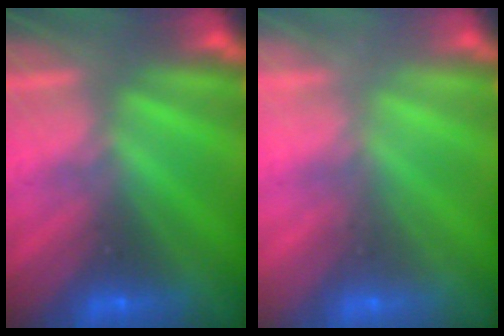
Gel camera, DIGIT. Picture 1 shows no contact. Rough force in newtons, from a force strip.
{"total": 2.0}